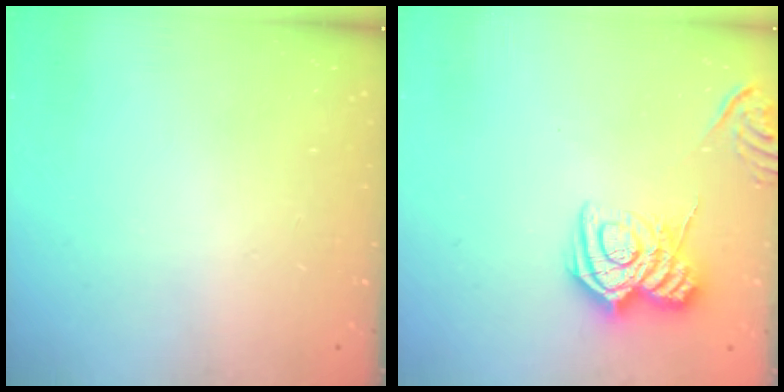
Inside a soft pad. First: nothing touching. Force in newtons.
{"total": 11.6, "press": 11.6, "slide": 0.6}